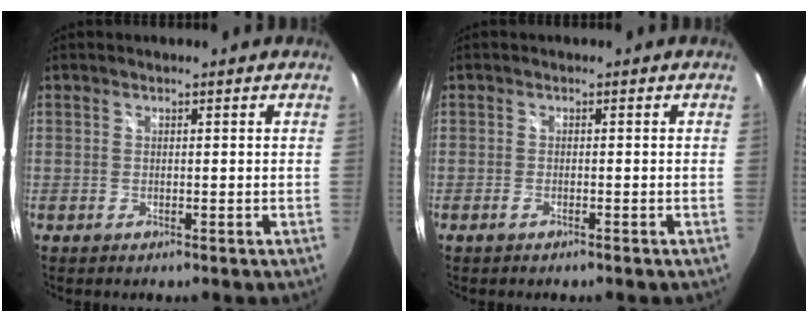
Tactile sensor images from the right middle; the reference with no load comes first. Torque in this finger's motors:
{"motor_torque": [-0.15, -0.16, -0.01, -0.01]}